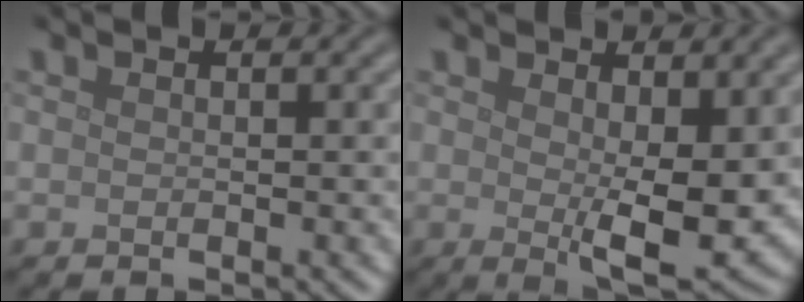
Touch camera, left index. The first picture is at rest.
{"total": 5.7, "force": [0.8, 2.0, 5.2], "torque": [-0.084, -0.017, 0.019]}